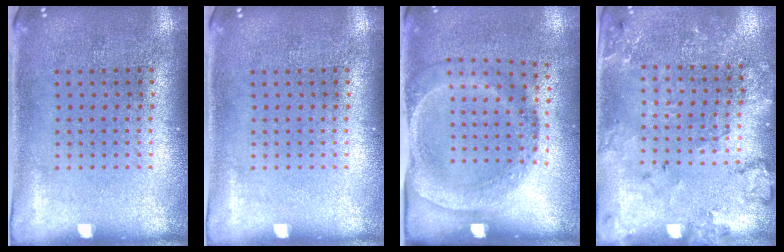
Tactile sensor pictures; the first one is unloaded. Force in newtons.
{"total": 0.0}
{"total": 1.8, "press": 1.2, "slide": 1.4}
{"total": 1.8, "press": 1.7, "slide": 0.4}